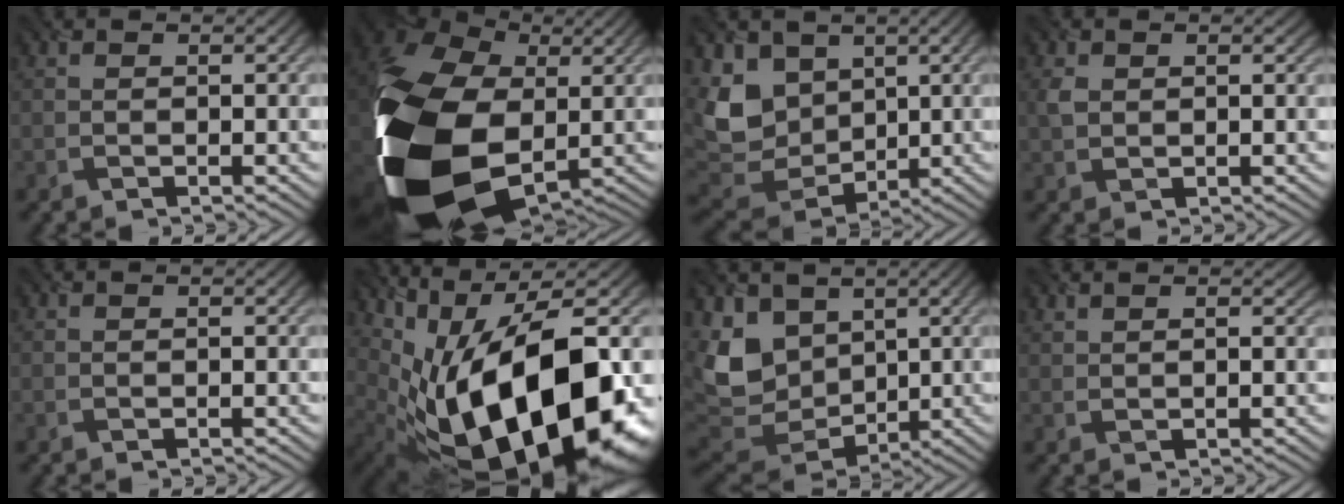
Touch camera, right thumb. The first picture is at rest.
{"total": 20.5, "force": [-3.1, 14.0, 14.7], "torque": [-0.365, -0.038, -0.045]}
{"total": 11.2, "force": [2.8, 8.8, 6.4], "torque": [-0.186, -0.012, 0.060]}
{"total": 2.0, "force": [0.7, 1.4, 1.2], "torque": [-0.033, -0.001, 0.015]}
{"total": 0.0}
{"total": 19.9, "force": [-2.3, 10.6, 16.6], "torque": [-0.289, -0.043, -0.020]}
{"total": 12.5, "force": [3.0, 9.5, 7.5], "torque": [-0.216, -0.010, 0.069]}
{"total": 1.2, "force": [1.0, 0.2, 0.7], "torque": [-0.021, 0.000, 0.022]}